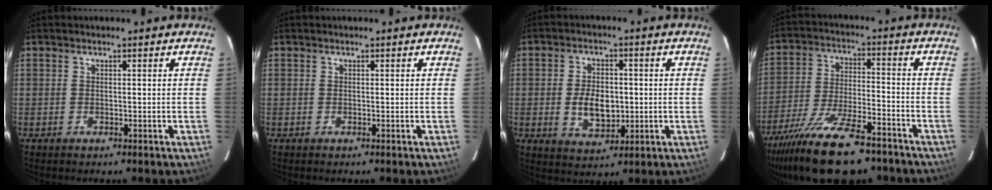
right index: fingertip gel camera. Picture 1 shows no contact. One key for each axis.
{"total": 0.0}
{"total": 7.8, "fx": -0.8, "fy": 4.8, "fz": 6.1, "tx": -0.116, "ty": -0.001, "tz": -0.006}
{"total": 21.2, "fx": -16.2, "fy": 6.4, "fz": 12.0, "tx": -0.237, "ty": -0.040, "tz": -0.260}